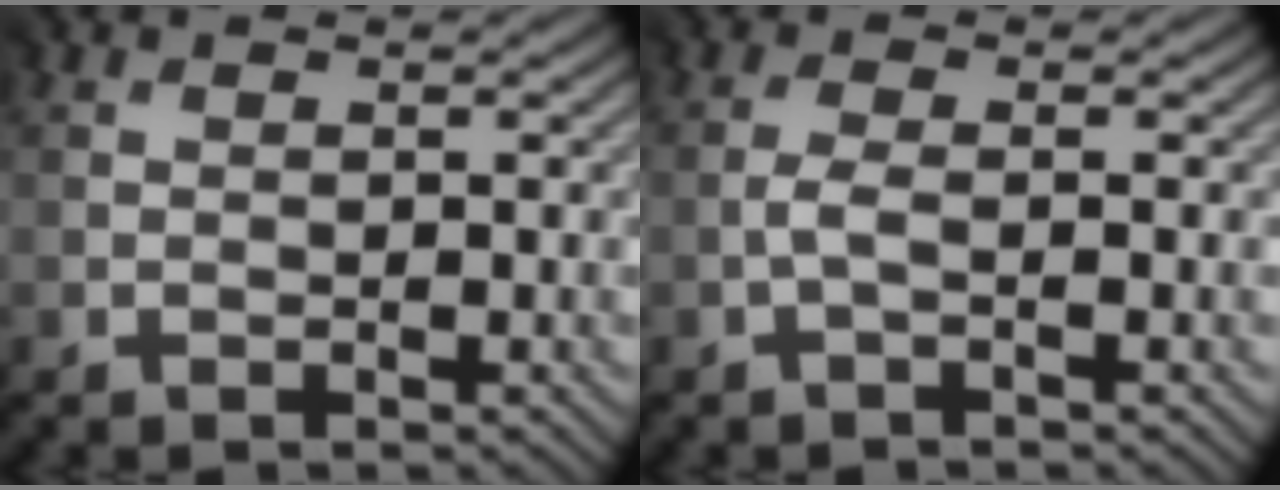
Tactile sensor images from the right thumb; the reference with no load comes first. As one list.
[{"total": 1.1, "force": [-0.8, -0.3, 0.7], "torque": [-0.025, 0.003, -0.019]}]